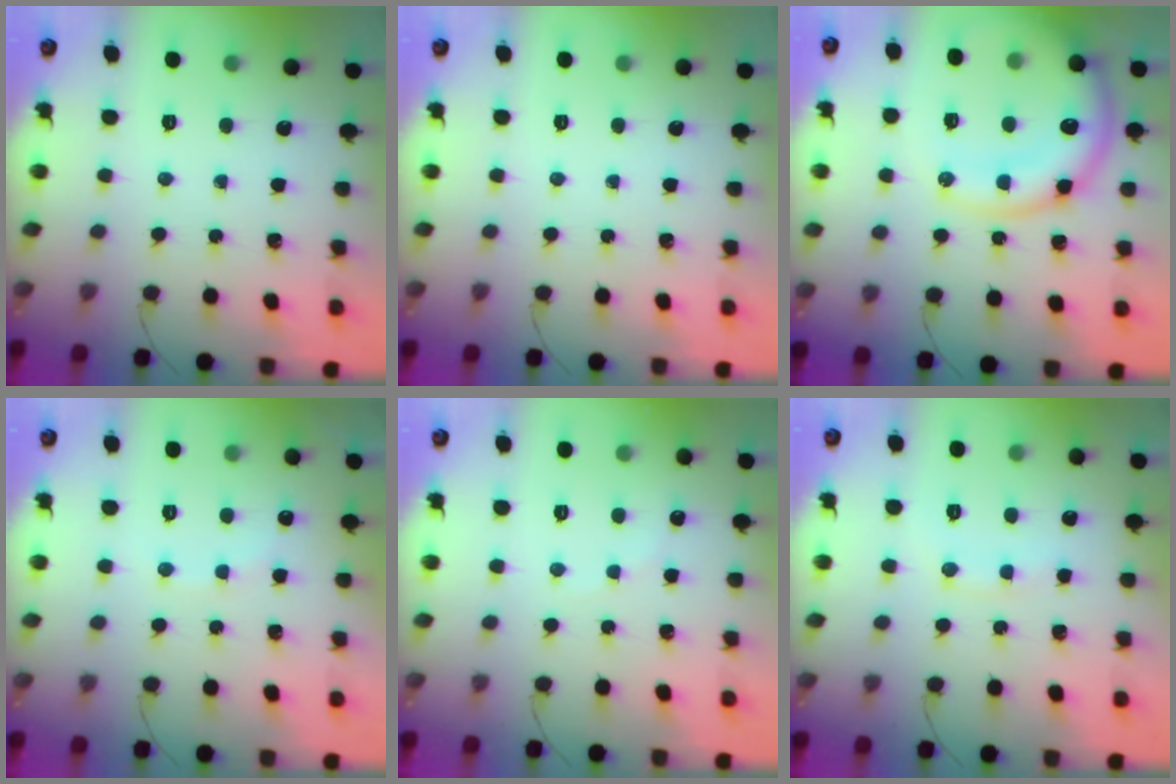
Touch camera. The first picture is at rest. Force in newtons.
{"total": 0.0}
{"total": 17.2, "press": 16.8, "slide": 3.3}
{"total": 6.6, "press": 6.5, "slide": 1.3}
{"total": 4.2, "press": 4.0, "slide": 1.1}
{"total": 6.7, "press": 6.6, "slide": 1.2}